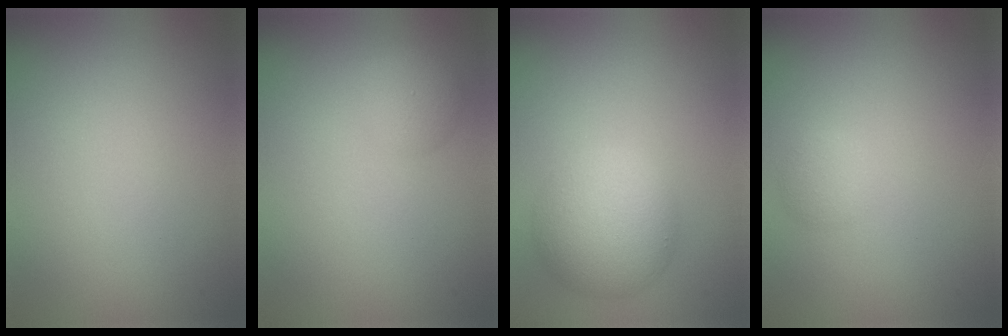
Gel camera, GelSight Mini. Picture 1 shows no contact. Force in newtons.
{"total": 1.8, "press": 1.8, "slide": 0.0}
{"total": 5.8, "press": 5.8, "slide": 0.2}
{"total": 1.3, "press": 1.3, "slide": 0.1}